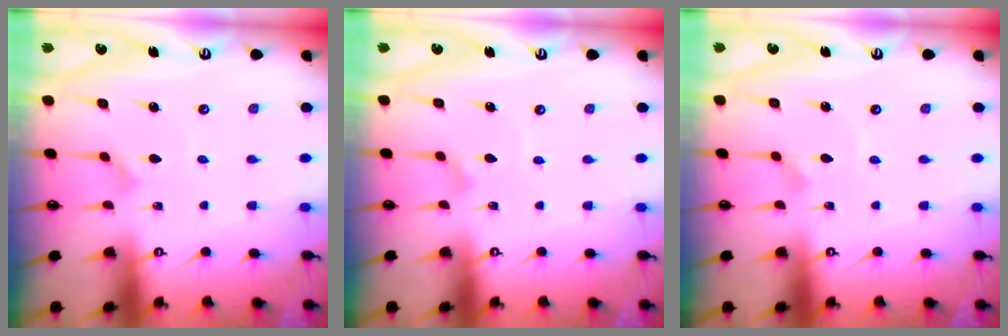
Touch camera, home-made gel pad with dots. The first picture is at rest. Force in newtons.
{"total": 1.3, "press": 1.3, "slide": 0.2}
{"total": 2.5, "press": 2.5, "slide": 0.2}